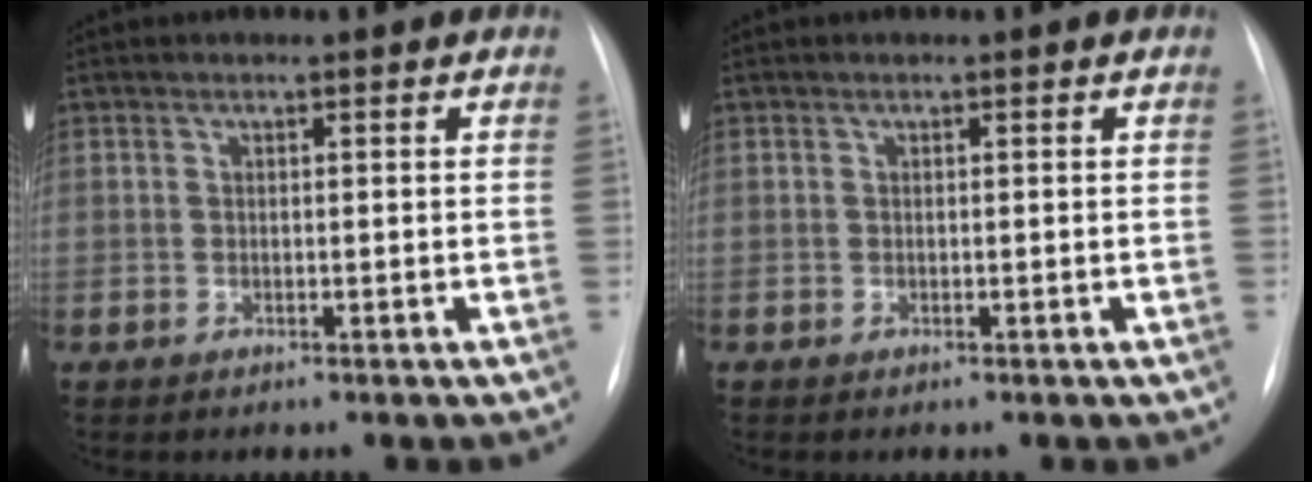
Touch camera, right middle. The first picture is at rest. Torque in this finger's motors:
{"motor_torque": [-0.14, -0.01, -0.01, 0.00]}